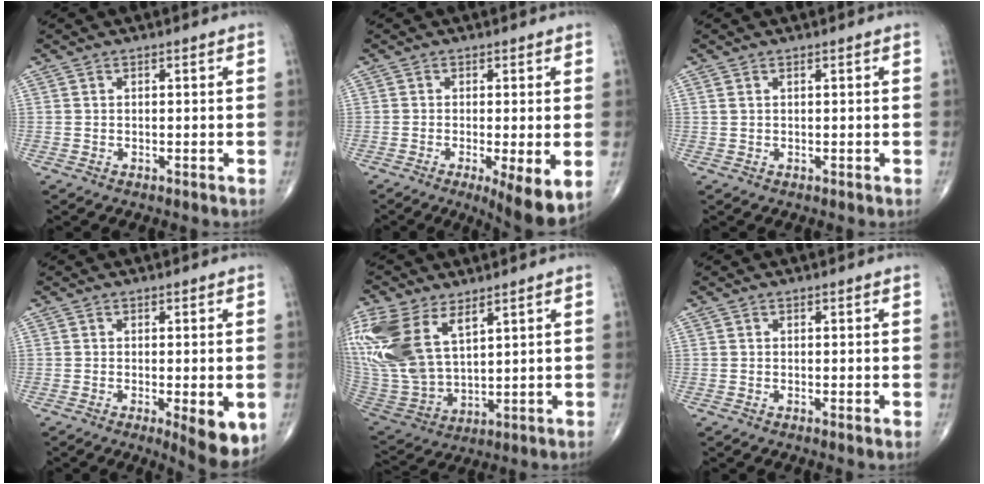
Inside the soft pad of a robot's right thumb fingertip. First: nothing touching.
{"total": 8.1, "force": [-2.2, 1.9, 7.5], "torque": [-0.117, -0.024, -0.035]}
{"total": 0.6, "force": [0.4, 0.2, 0.4], "torque": [-0.011, 0.009, 0.010]}
{"total": 7.5, "force": [-2.3, 2.1, 6.8], "torque": [-0.087, -0.018, -0.030]}
{"total": 20.3, "force": [9.4, 11.1, 14.1], "torque": [-0.326, -0.020, 0.199]}
{"total": 0.6, "force": [0.0, 0.1, 0.6], "torque": [-0.012, -0.004, -0.004]}